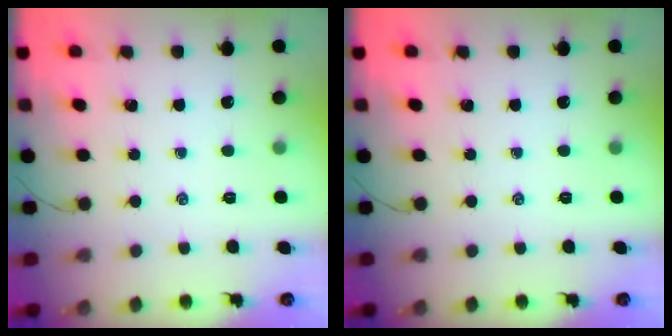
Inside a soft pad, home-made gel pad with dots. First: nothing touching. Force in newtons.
{"total": 0.0}